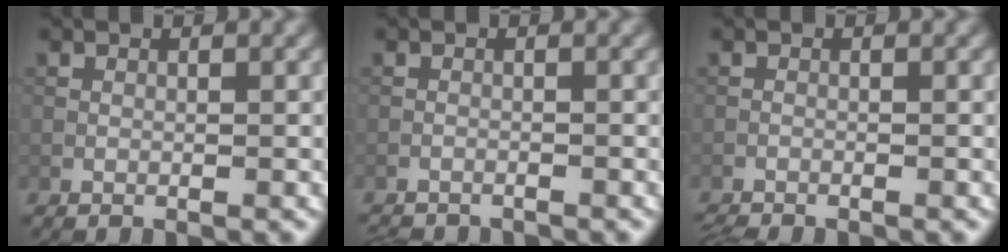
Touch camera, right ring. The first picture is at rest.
{"total": 2.8, "force": [-2.8, 0.2, 0.2], "torque": [-0.013, -0.008, -0.045]}
{"total": 1.5, "force": [-1.5, -0.1, 0.2], "torque": [-0.010, -0.003, -0.031]}